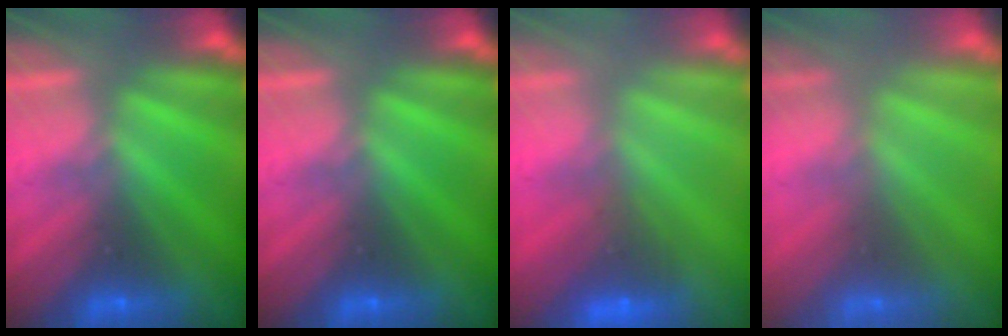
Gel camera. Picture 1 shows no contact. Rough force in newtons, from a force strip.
{"total": 0.0}
{"total": 9.3}
{"total": 2.8}